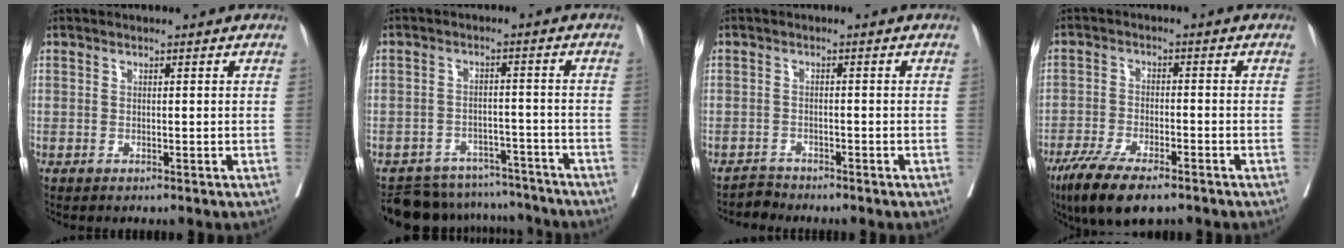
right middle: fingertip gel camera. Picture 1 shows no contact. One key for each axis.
{"total": 12.5, "fx": -11.7, "fy": 4.4, "fz": 1.2, "tx": -0.016, "ty": 0.018, "tz": -0.154}
{"total": 1.8, "fx": -1.6, "fy": 0.1, "fz": -0.8, "tx": 0.016, "ty": -0.008, "tz": -0.031}
{"total": 10.1, "fx": -7.1, "fy": 2.5, "fz": 6.6, "tx": -0.113, "ty": -0.019, "tz": -0.119}